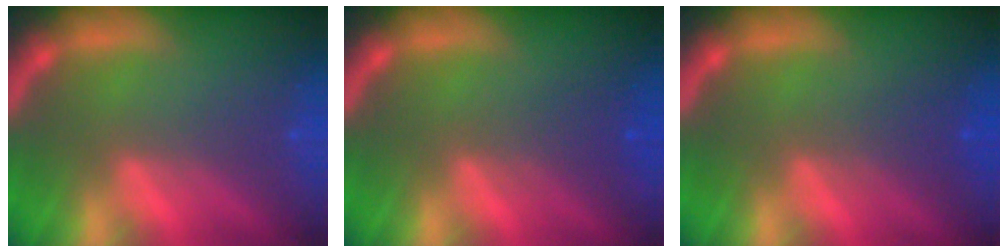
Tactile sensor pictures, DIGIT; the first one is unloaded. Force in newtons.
{"total": 2.0}
{"total": 2.0}